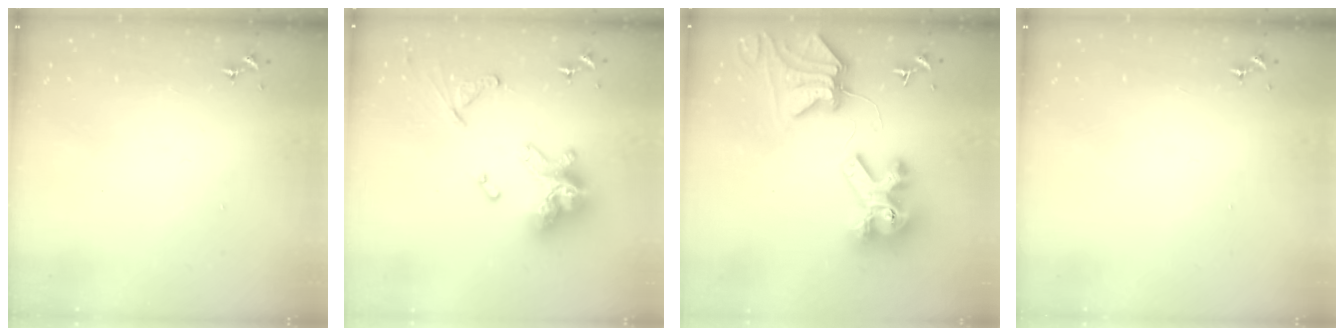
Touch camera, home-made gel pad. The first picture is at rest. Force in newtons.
{"total": 19.2, "press": 19.1, "slide": 1.8}
{"total": 11.7, "press": 11.6, "slide": 1.6}
{"total": 0.0}